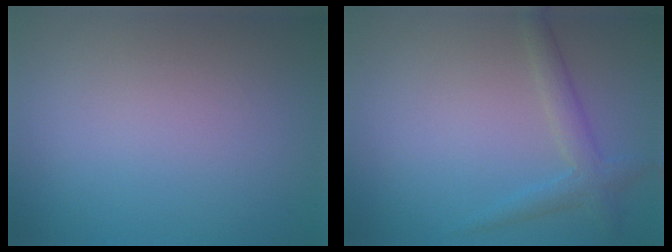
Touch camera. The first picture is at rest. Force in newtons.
{"total": 2.3, "press": 2.3, "slide": 0.1}